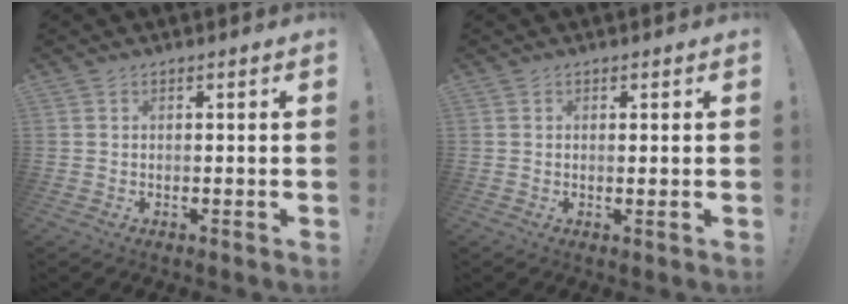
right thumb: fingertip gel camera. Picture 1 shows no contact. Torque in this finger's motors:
{"motor_torque": [-0.03, -0.17, -0.25, -0.03, -0.02]}